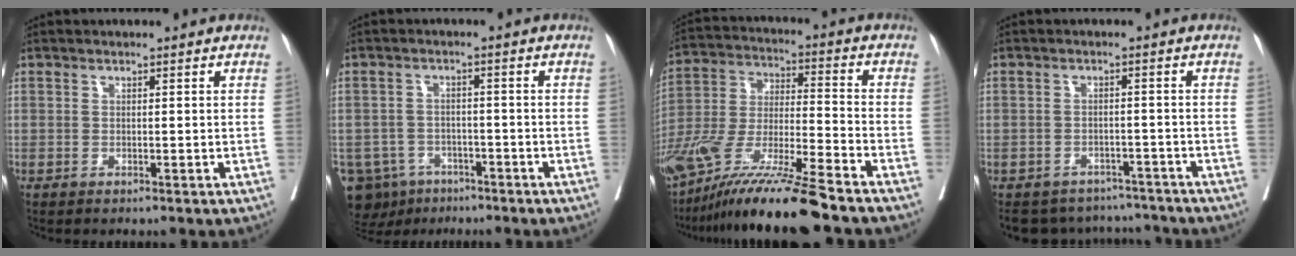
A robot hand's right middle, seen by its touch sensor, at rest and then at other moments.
{"total": 8.1, "force": [-5.4, 5.9, 1.6], "torque": [-0.039, 0.003, -0.077]}
{"total": 18.9, "force": [-14.7, -0.2, 11.9], "torque": [-0.261, -0.045, -0.274]}
{"total": 9.1, "force": [-8.4, 3.5, 0.3], "torque": [-0.002, 0.015, -0.105]}